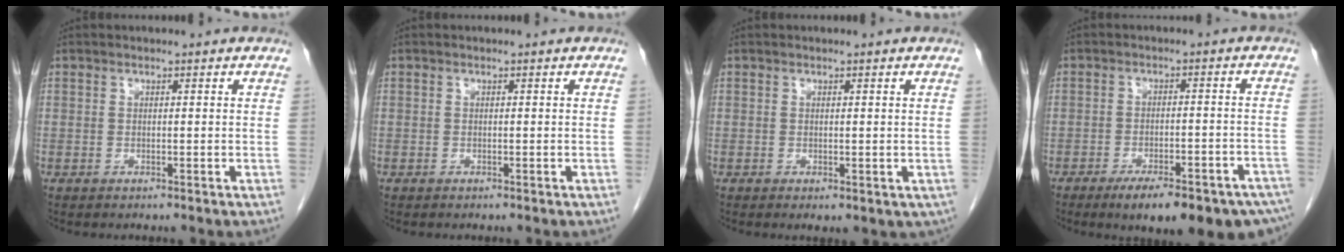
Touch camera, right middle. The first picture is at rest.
{"total": 0.0}
{"total": 1.6, "force": [-0.1, 1.0, 1.3], "torque": [-0.021, -0.005, 0.006]}
{"total": 16.8, "force": [-12.4, 4.3, 10.4], "torque": [-0.088, 0.008, -0.161]}